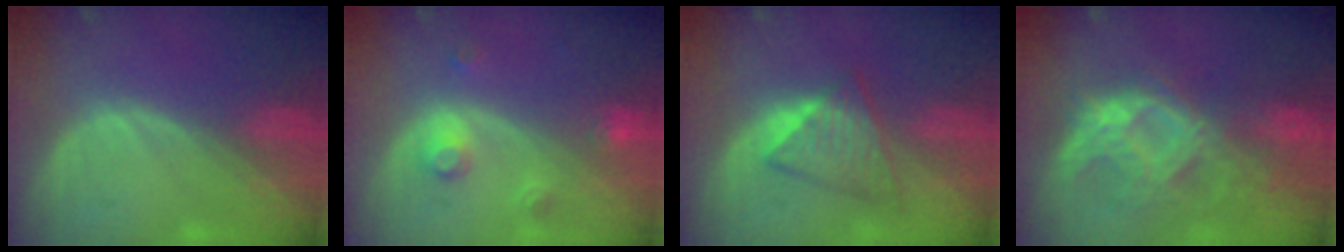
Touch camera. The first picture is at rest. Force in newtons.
{"total": 3.5, "press": 3.2, "slide": 1.5}
{"total": 5.9, "press": 5.8, "slide": 1.1}
{"total": 9.6, "press": 8.9, "slide": 3.8}